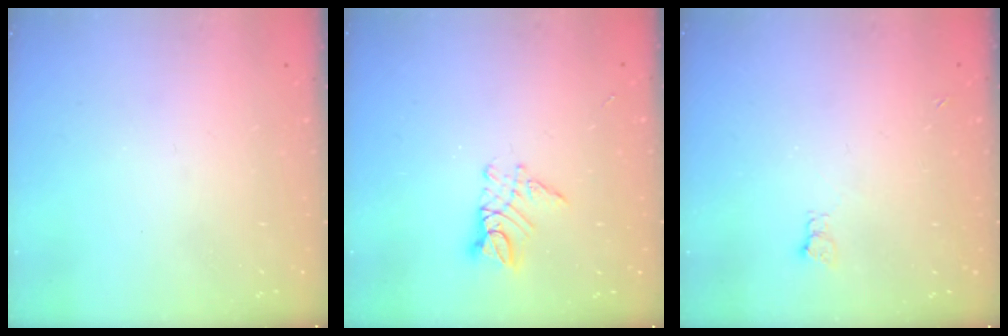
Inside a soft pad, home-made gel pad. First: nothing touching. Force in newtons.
{"total": 7.7, "press": 7.7, "slide": 0.5}
{"total": 3.5, "press": 3.5, "slide": 0.6}